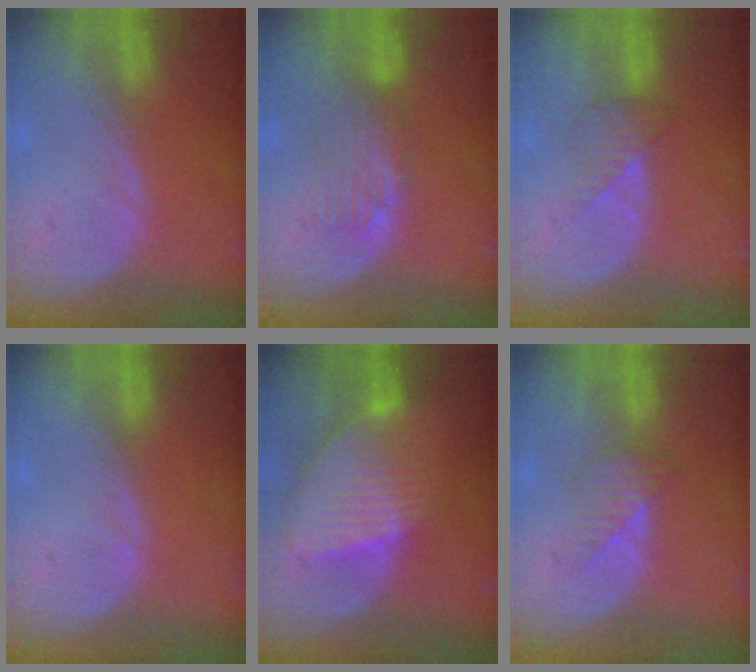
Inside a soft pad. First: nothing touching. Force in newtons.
{"total": 4.7, "press": 4.0, "slide": 2.5}
{"total": 3.3, "press": 3.1, "slide": 1.0}
{"total": 0.6, "press": 0.4, "slide": 0.4}
{"total": 8.5, "press": 7.4, "slide": 4.1}
{"total": 3.5, "press": 3.2, "slide": 1.5}